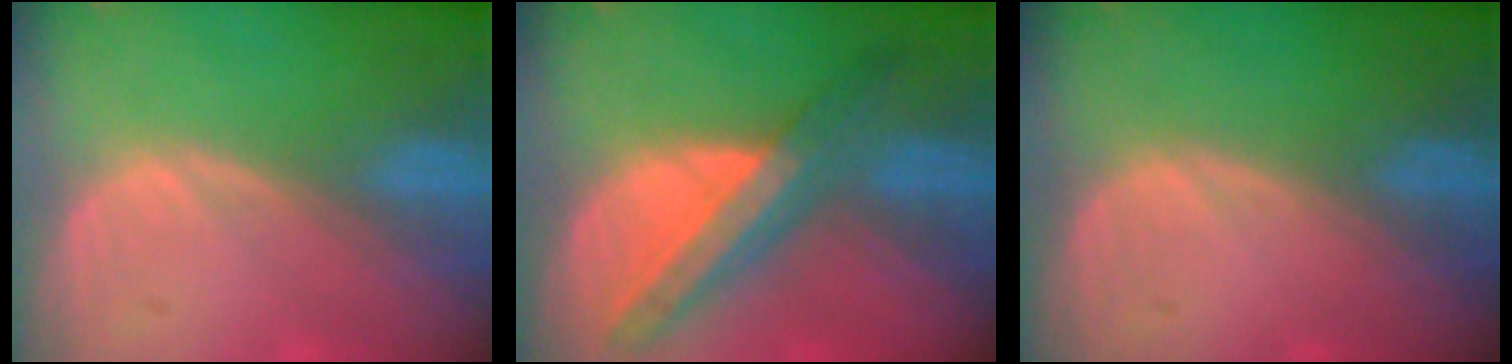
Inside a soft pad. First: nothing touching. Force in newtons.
{"total": 8.7, "press": 7.6, "slide": 4.2}
{"total": 0.0}